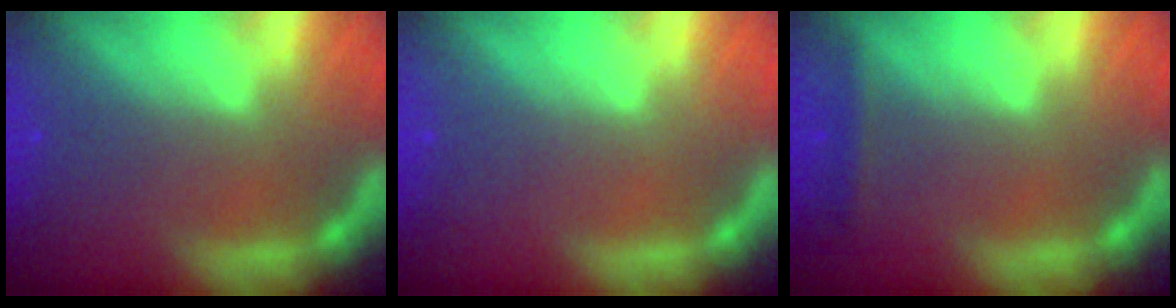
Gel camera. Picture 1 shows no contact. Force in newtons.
{"total": 0.0}
{"total": 1.4}